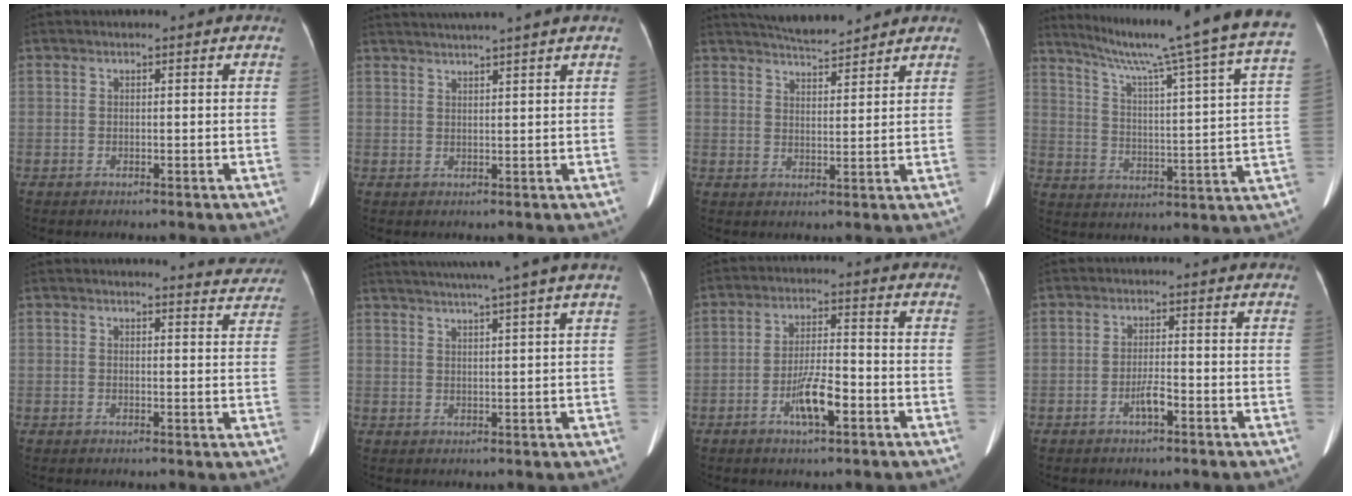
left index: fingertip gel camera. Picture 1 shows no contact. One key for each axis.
{"total": 6.4, "fx": 5.6, "fy": -1.5, "fz": 2.9, "tx": -0.040, "ty": 0.021, "tz": 0.077}
{"total": 7.3, "fx": 6.9, "fy": 0.6, "fz": 2.3, "tx": -0.045, "ty": 0.013, "tz": 0.113}
{"total": 27.0, "fx": 22.0, "fy": -1.1, "fz": 15.8, "tx": -0.247, "ty": -0.047, "tz": 0.292}
{"total": 5.5, "fx": 5.4, "fy": 0.7, "fz": 0.0, "tx": 0.008, "ty": -0.023, "tz": 0.038}
{"total": 11.0, "fx": 9.1, "fy": -2.2, "fz": 5.8, "tx": -0.091, "ty": 0.002, "tz": 0.116}
{"total": 6.5, "fx": -2.9, "fy": 1.3, "fz": 5.7, "tx": -0.114, "ty": 0.000, "tz": -0.051}
{"total": 2.5, "fx": -1.5, "fy": 0.4, "fz": 2.0, "tx": -0.041, "ty": -0.001, "tz": -0.025}